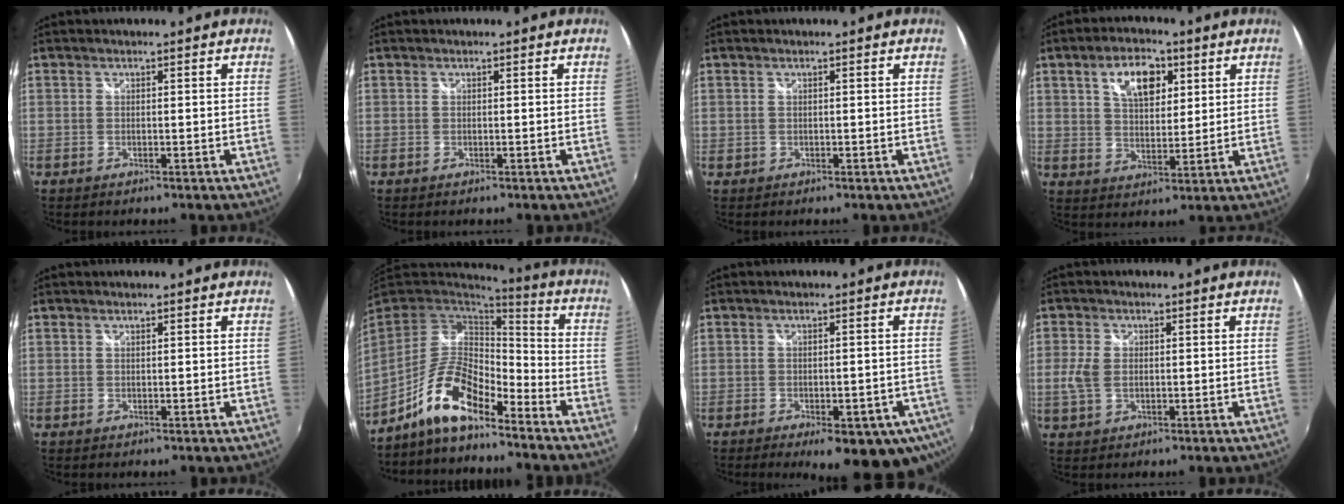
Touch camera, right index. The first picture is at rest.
{"total": 0.0}
{"total": 0.0}
{"total": 9.3, "force": [4.1, 5.0, 6.7], "torque": [-0.114, 0.020, 0.071]}
{"total": 0.0}
{"total": 12.8, "force": [-9.0, 3.9, 8.3], "torque": [-0.171, 0.000, -0.173]}
{"total": 15.1, "force": [-8.9, 5.4, 10.9], "torque": [-0.151, -0.039, -0.104]}
{"total": 4.4, "force": [-0.4, 2.9, 3.3], "torque": [-0.077, 0.000, -0.006]}